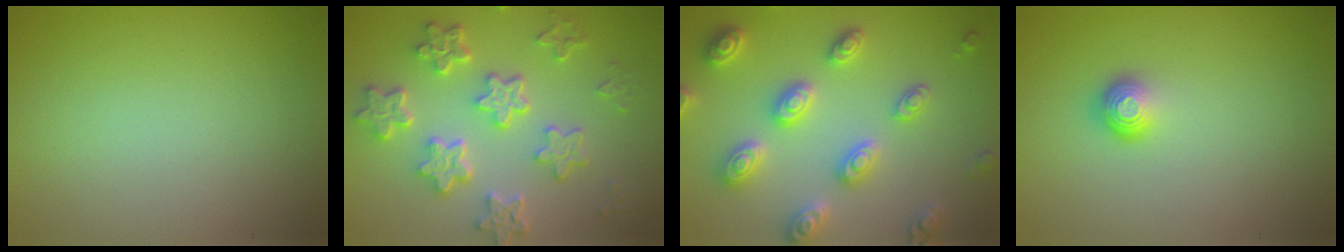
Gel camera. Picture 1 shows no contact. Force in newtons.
{"total": 6.5, "press": 5.1, "slide": 4.1}
{"total": 5.3, "press": 5.2, "slide": 1.2}
{"total": 1.8, "press": 1.2, "slide": 1.2}